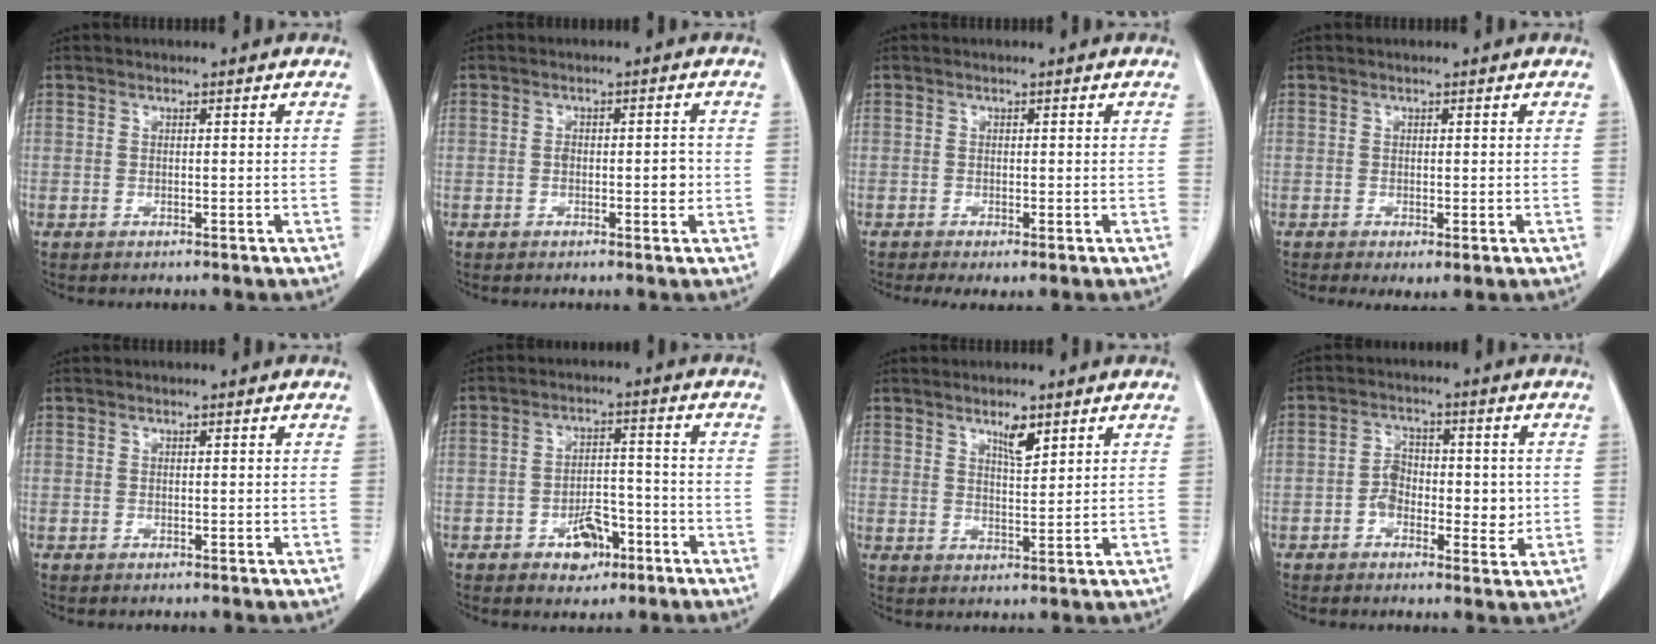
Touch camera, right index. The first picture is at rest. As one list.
[{"total": 3.1, "force": [-0.4, 1.3, 2.8], "torque": [-0.044, 0.001, -0.004]}, {"total": 2.7, "force": [-1.4, 0.7, 2.2], "torque": [-0.039, -0.011, -0.020]}, {"total": 2.2, "force": [-0.5, 0.6, 2.0], "torque": [-0.035, -0.010, -0.002]}, {"total": 0.0}, {"total": 6.2, "force": [-3.4, 3.5, 3.8], "torque": [-0.057, 0.012, -0.050]}, {"total": 3.7, "force": [2.5, 0.8, 2.6], "torque": [-0.048, -0.004, 0.043]}, {"total": 6.3, "force": [-0.9, 3.9, 4.9], "torque": [-0.067, 0.010, -0.016]}]